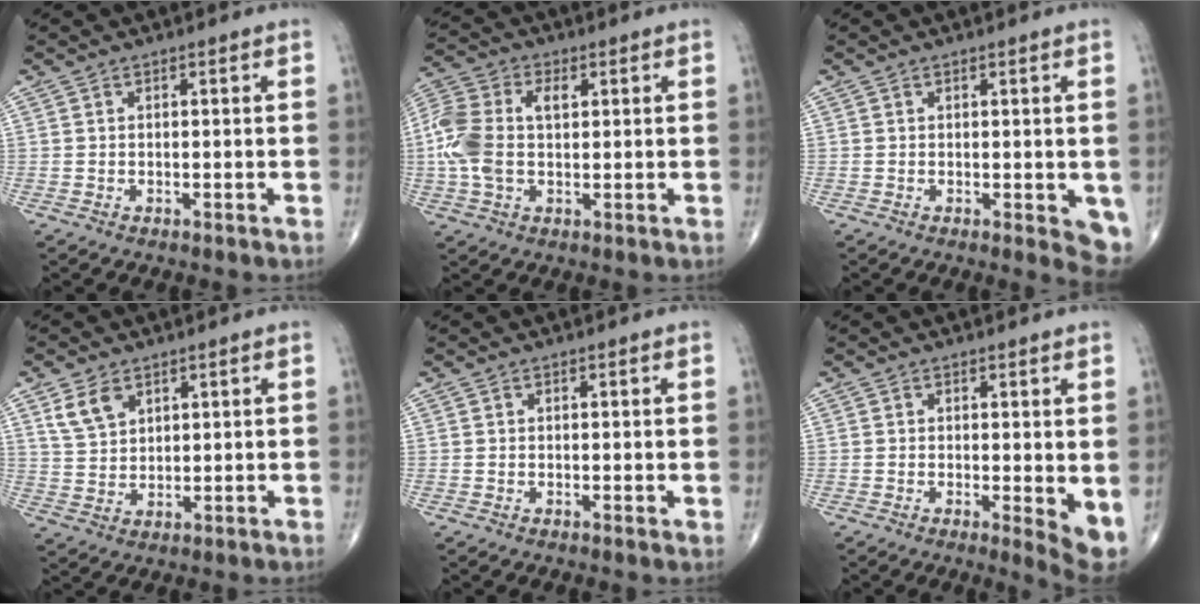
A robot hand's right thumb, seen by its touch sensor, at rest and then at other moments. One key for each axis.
{"total": 11.6, "fx": 1.2, "fy": 7.1, "fz": 9.1, "tx": -0.218, "ty": 0.024, "tz": 0.020}
{"total": 5.1, "fx": -0.8, "fy": 1.9, "fz": 4.7, "tx": -0.041, "ty": -0.009, "tz": -0.009}
{"total": 5.7, "fx": 3.2, "fy": 3.5, "fz": 3.0, "tx": -0.048, "ty": -0.012, "tz": 0.070}
{"total": 0.6, "fx": 0.2, "fy": 0.2, "fz": 0.5, "tx": -0.011, "ty": -0.003, "tz": 0.002}
{"total": 4.8, "fx": 0.1, "fy": 1.3, "fz": 4.6, "tx": -0.062, "ty": -0.013, "tz": 0.003}